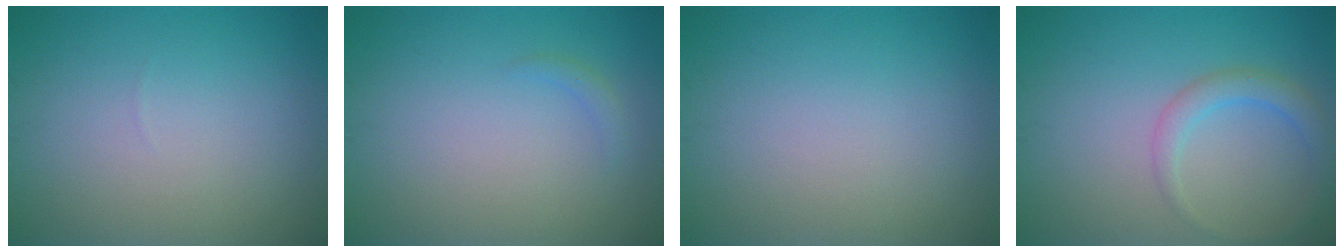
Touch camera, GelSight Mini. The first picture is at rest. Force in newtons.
{"total": 0.8, "press": 0.8, "slide": 0.1}
{"total": 0.0}
{"total": 2.4, "press": 2.4, "slide": 0.1}